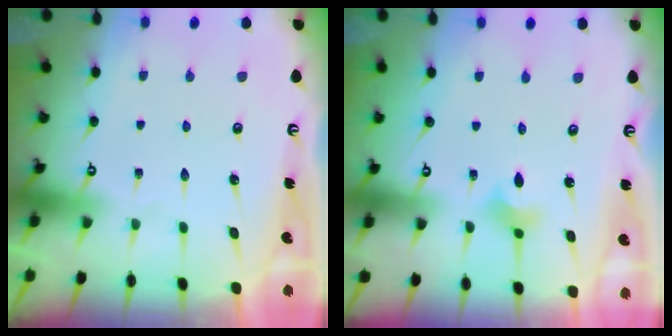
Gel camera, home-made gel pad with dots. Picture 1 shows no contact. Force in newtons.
{"total": 3.8, "press": 3.8, "slide": 0.6}